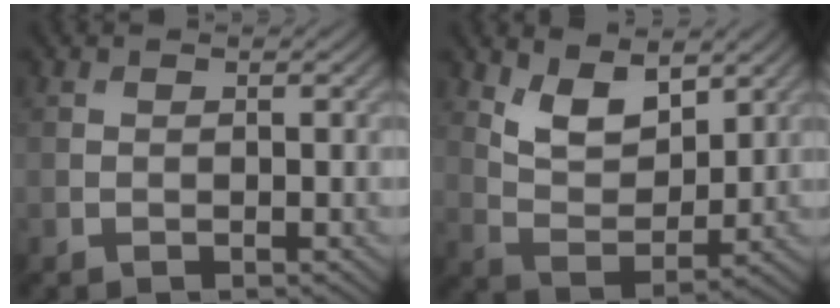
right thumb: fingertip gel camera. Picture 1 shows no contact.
{"total": 6.8, "force": [4.2, 3.2, 4.3], "torque": [-0.090, -0.016, 0.077]}